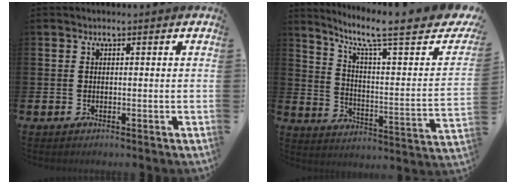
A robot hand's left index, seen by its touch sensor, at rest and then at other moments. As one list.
[{"total": 8.3, "force": [5.9, 1.7, 5.6], "torque": [-0.106, -0.052, 0.081]}]